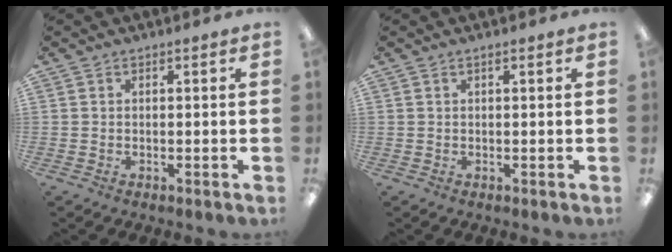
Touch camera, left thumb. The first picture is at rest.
{"total": 0.0}